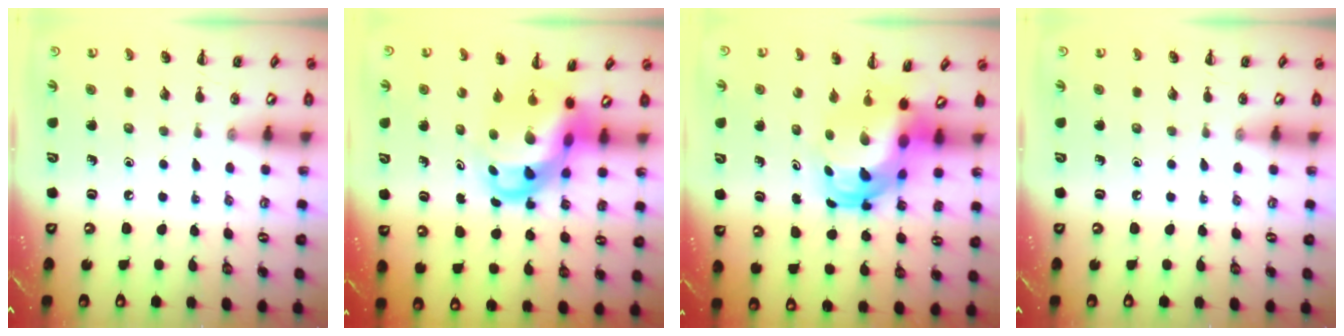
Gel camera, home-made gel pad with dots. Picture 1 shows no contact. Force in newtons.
{"total": 7.9, "press": 7.6, "slide": 2.0}
{"total": 7.9, "press": 7.5, "slide": 2.4}
{"total": 0.0}